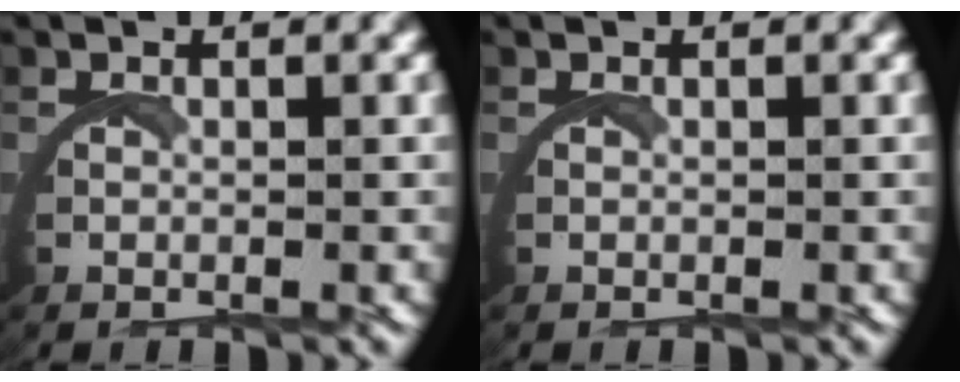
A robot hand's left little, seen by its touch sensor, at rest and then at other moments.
{"total": 0.0}